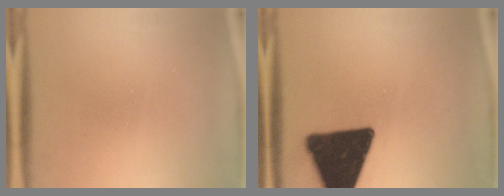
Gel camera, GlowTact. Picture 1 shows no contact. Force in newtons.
{"total": 18.1}